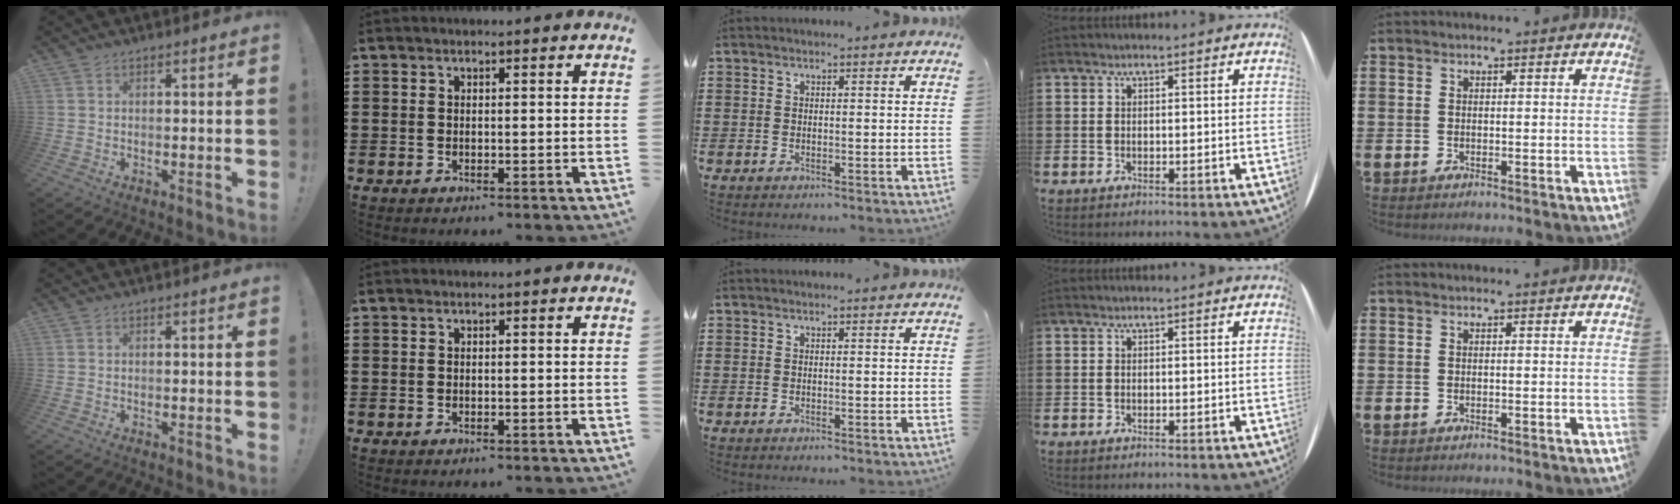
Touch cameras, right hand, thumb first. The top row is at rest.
{}